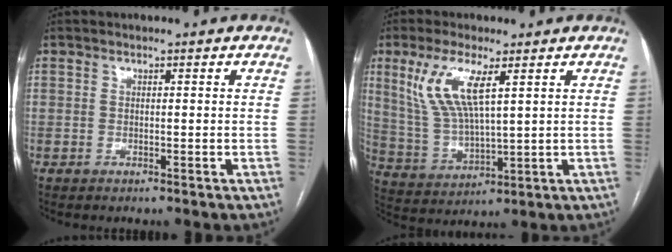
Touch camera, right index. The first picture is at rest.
{"total": 10.0, "force": [4.5, 2.4, 8.6], "torque": [-0.198, 0.002, 0.098]}